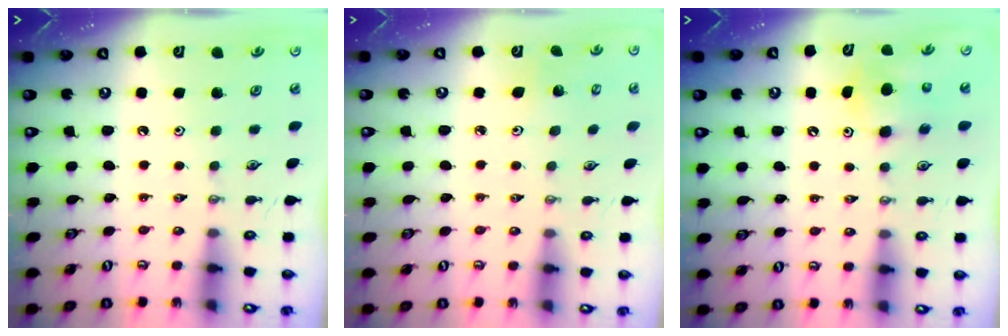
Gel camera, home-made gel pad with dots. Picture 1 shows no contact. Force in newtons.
{"total": 3.0, "press": 2.8, "slide": 1.1}
{"total": 7.0, "press": 6.9, "slide": 1.4}